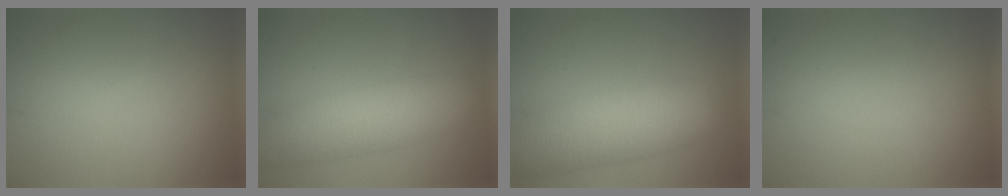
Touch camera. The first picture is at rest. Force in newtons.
{"total": 7.6, "press": 7.6, "slide": 0.5}
{"total": 8.8, "press": 8.7, "slide": 0.6}
{"total": 0.0}